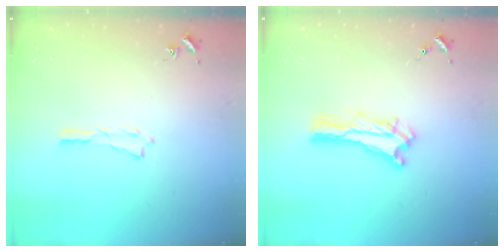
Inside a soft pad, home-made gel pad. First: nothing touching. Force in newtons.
{"total": 1.4, "press": 1.4, "slide": 0.2}